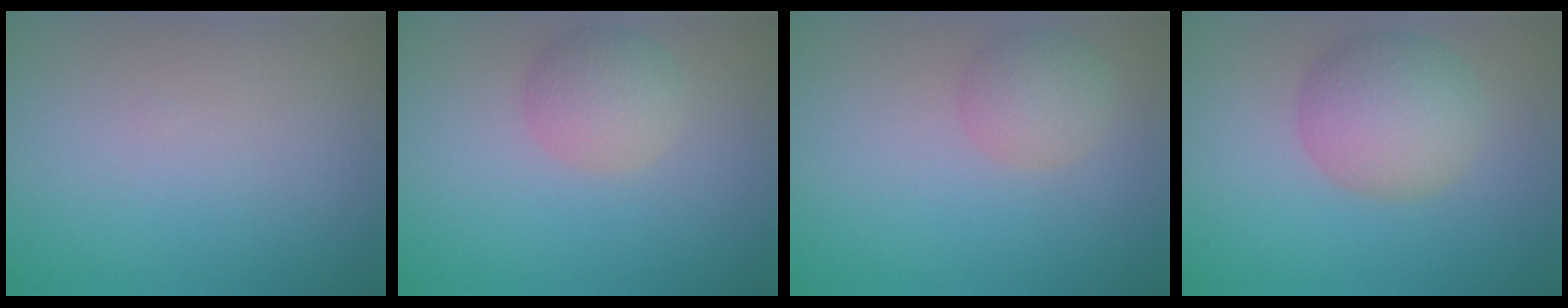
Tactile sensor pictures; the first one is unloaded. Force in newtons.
{"total": 3.0, "press": 3.0, "slide": 0.2}
{"total": 2.5, "press": 2.5, "slide": 0.1}
{"total": 5.2, "press": 5.2, "slide": 0.3}